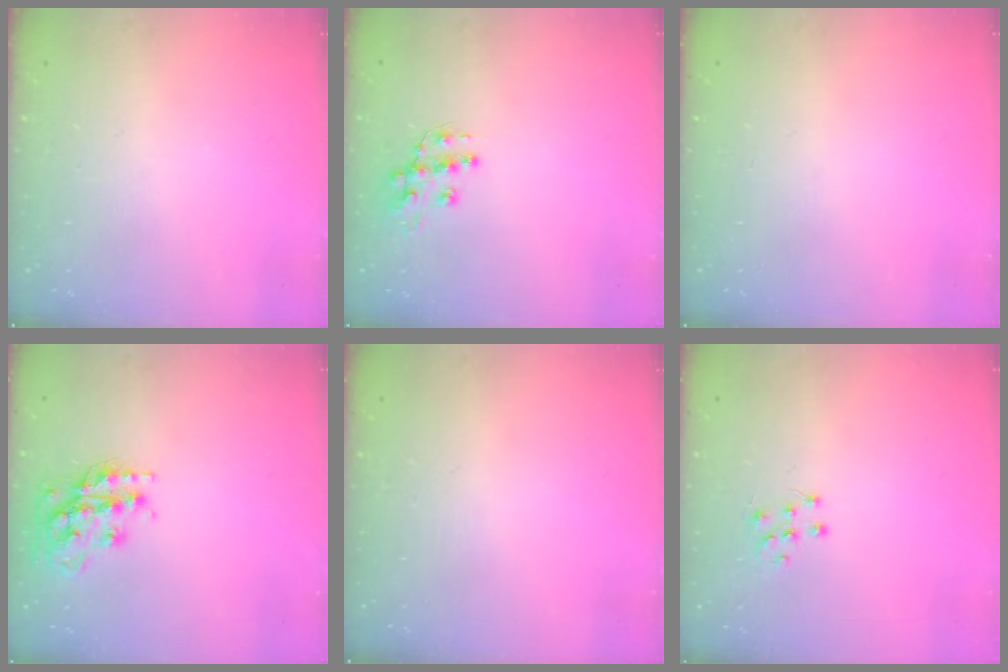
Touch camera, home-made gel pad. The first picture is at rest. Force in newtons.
{"total": 10.8, "press": 10.7, "slide": 0.8}
{"total": 0.0}
{"total": 17.1, "press": 17.1, "slide": 1.4}
{"total": 0.0}
{"total": 5.5, "press": 5.5, "slide": 0.6}